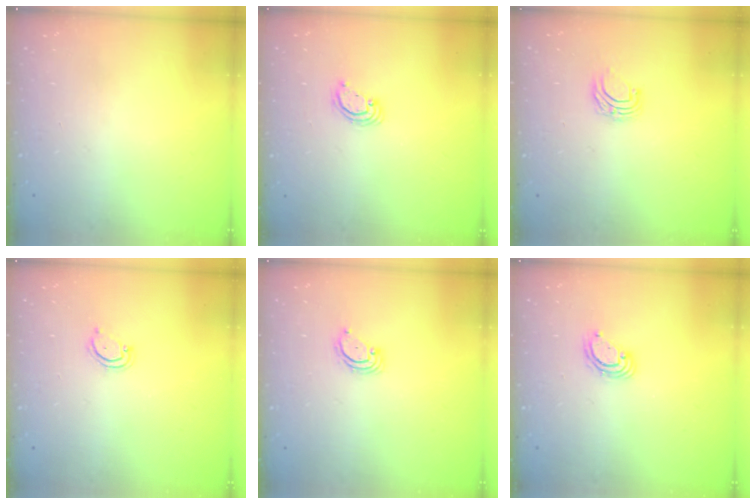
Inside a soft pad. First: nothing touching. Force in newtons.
{"total": 2.7, "press": 2.7, "slide": 0.2}
{"total": 5.2, "press": 5.2, "slide": 0.4}
{"total": 3.8, "press": 3.8, "slide": 0.2}
{"total": 2.8, "press": 2.8, "slide": 0.3}
{"total": 3.9, "press": 3.9, "slide": 0.1}